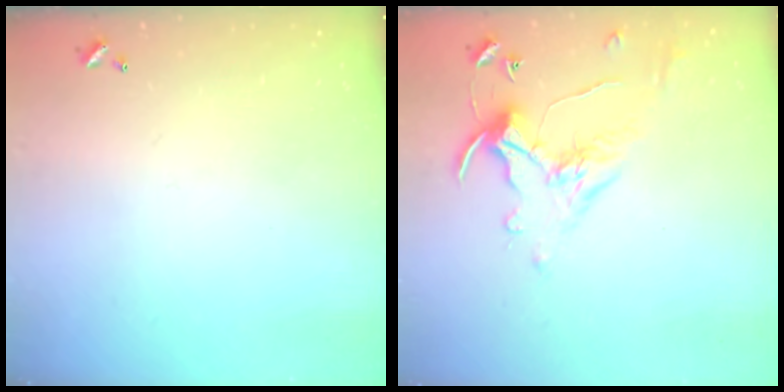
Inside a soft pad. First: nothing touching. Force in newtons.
{"total": 1.1, "press": 0.6, "slide": 0.9}